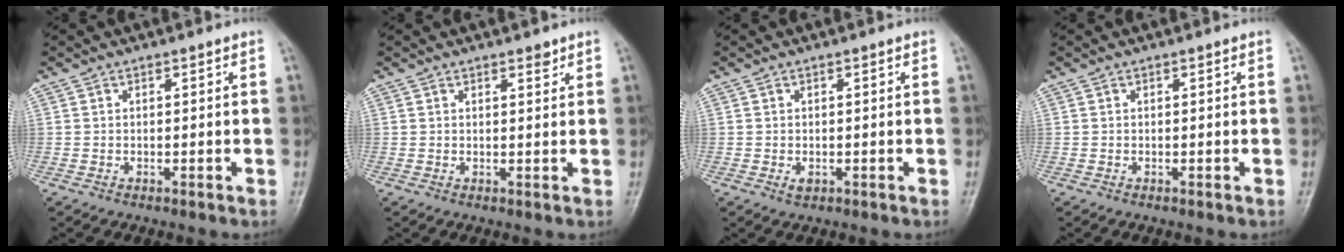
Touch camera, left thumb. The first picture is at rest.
{"total": 1.6, "force": [1.2, 0.5, 0.9], "torque": [-0.006, -0.007, 0.017]}
{"total": 1.3, "force": [0.0, 0.8, 1.0], "torque": [-0.013, -0.001, 0.003]}
{"total": 0.0}